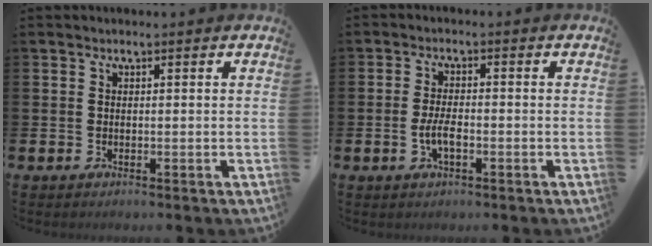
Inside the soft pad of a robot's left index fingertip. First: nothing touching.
{"total": 3.0, "force": [-0.9, 1.2, 2.6], "torque": [-0.052, 0.000, -0.019]}